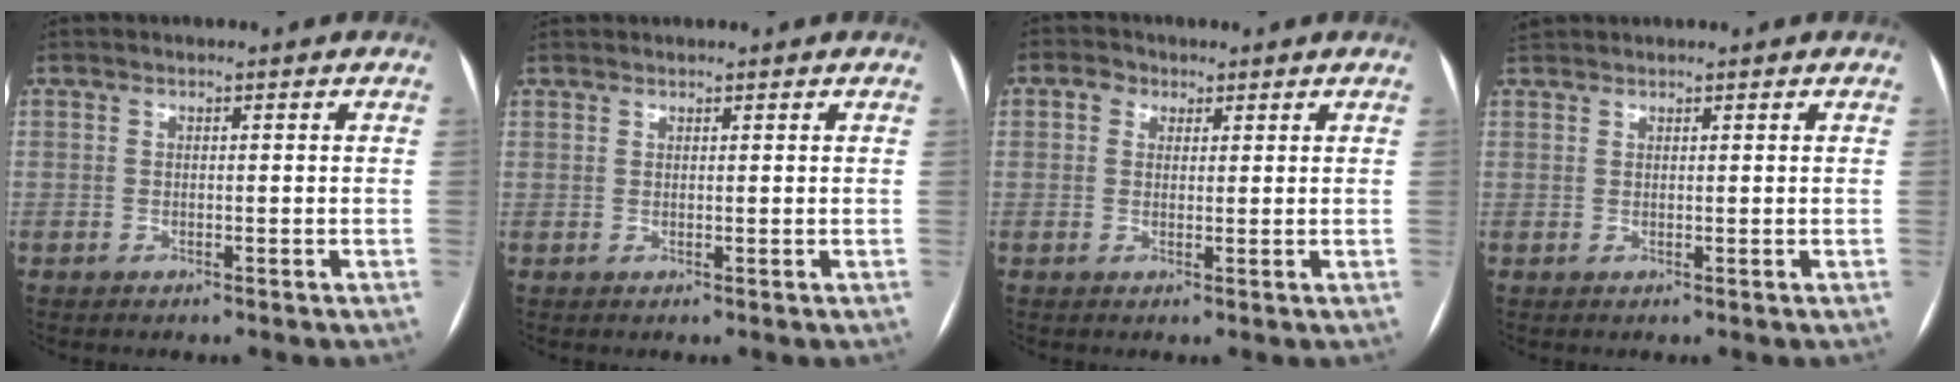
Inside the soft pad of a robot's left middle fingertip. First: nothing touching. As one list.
[{"total": 1.0, "force": [0.9, 0.3, 0.1], "torque": [-0.005, 0.013, 0.019]}, {"total": 2.2, "force": [1.2, 1.8, 0.5], "torque": [-0.011, 0.007, 0.017]}, {"total": 1.8, "force": [1.7, 0.4, 0.2], "torque": [-0.010, 0.024, 0.035]}]